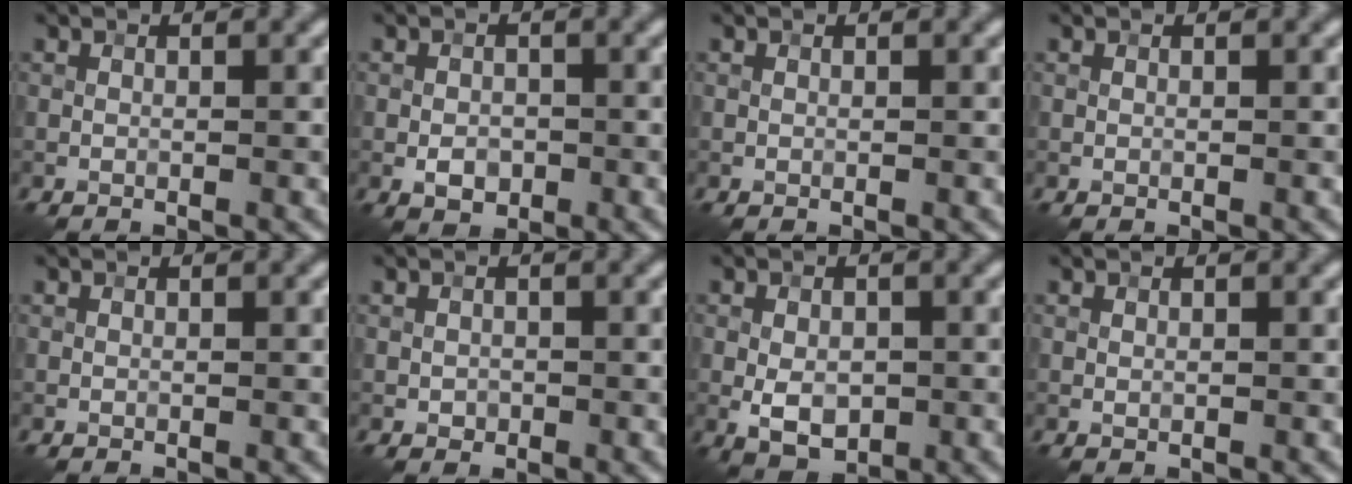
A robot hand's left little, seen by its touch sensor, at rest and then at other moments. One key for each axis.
{"total": 2.1, "fx": -0.6, "fy": 1.5, "fz": 1.3, "tx": -0.021, "ty": -0.001, "tz": -0.013}
{"total": 0.0}
{"total": 0.0}
{"total": 0.0}
{"total": 0.7, "fx": -0.2, "fy": 0.7, "fz": 0.2, "tx": 0.000, "ty": -0.004, "tz": -0.005}
{"total": 3.5, "fx": -0.7, "fy": 2.3, "fz": 2.6, "tx": -0.047, "ty": -0.003, "tz": -0.013}
{"total": 0.0}